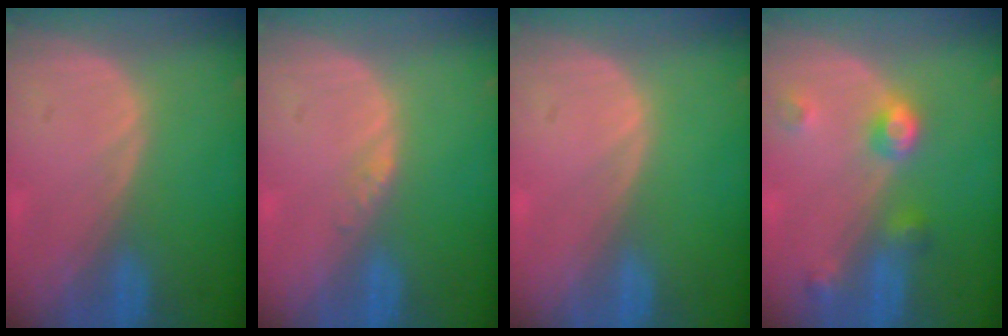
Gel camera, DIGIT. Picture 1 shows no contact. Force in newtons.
{"total": 1.1, "press": 1.1, "slide": 0.1}
{"total": 0.0}
{"total": 4.6, "press": 4.1, "slide": 2.1}